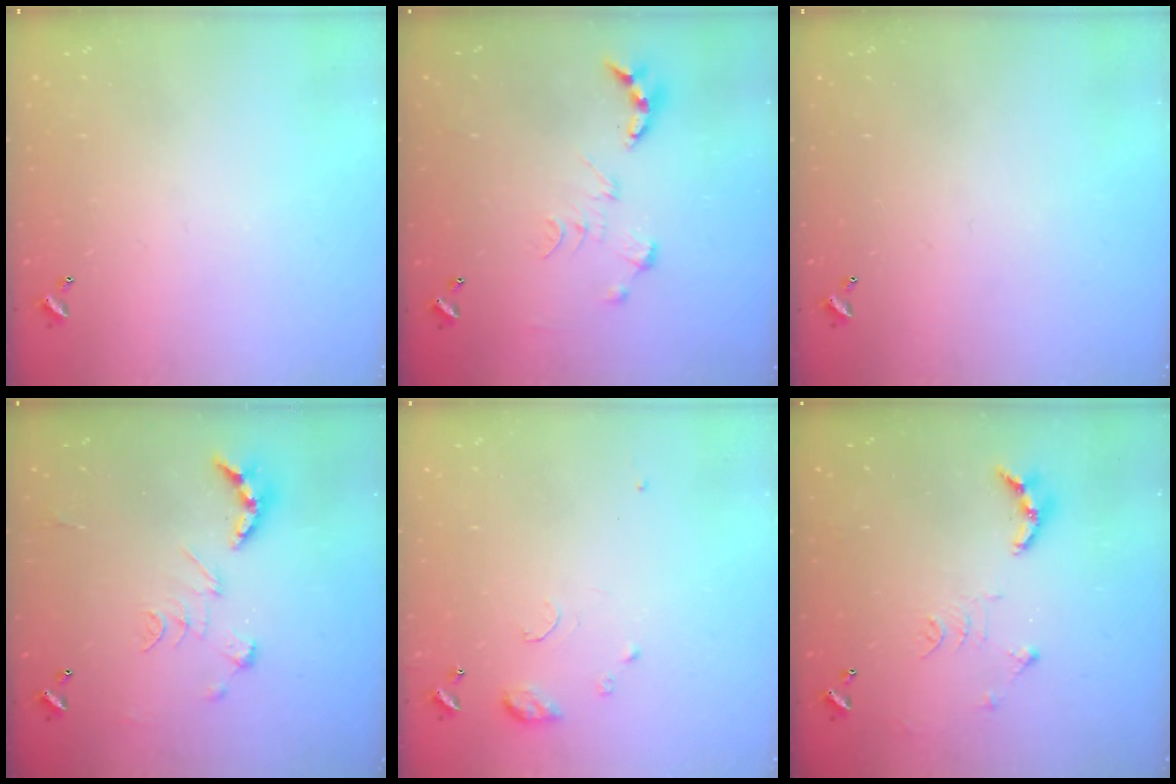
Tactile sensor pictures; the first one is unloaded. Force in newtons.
{"total": 0.0}
{"total": 0.0}
{"total": 2.5, "press": 2.0, "slide": 1.5}
{"total": 7.9, "press": 7.8, "slide": 0.8}
{"total": 10.3, "press": 10.2, "slide": 1.0}